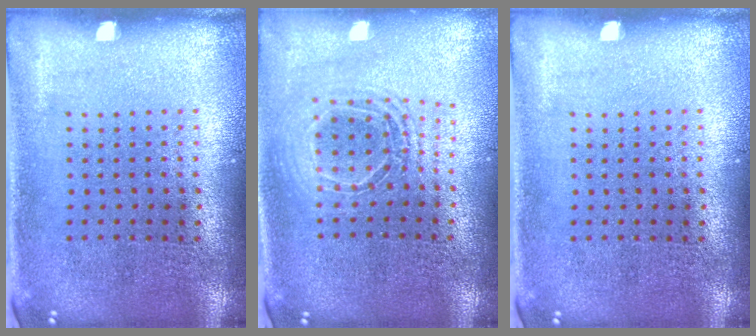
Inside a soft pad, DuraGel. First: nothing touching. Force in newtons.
{"total": 1.7, "press": 1.4, "slide": 0.9}
{"total": 0.0}